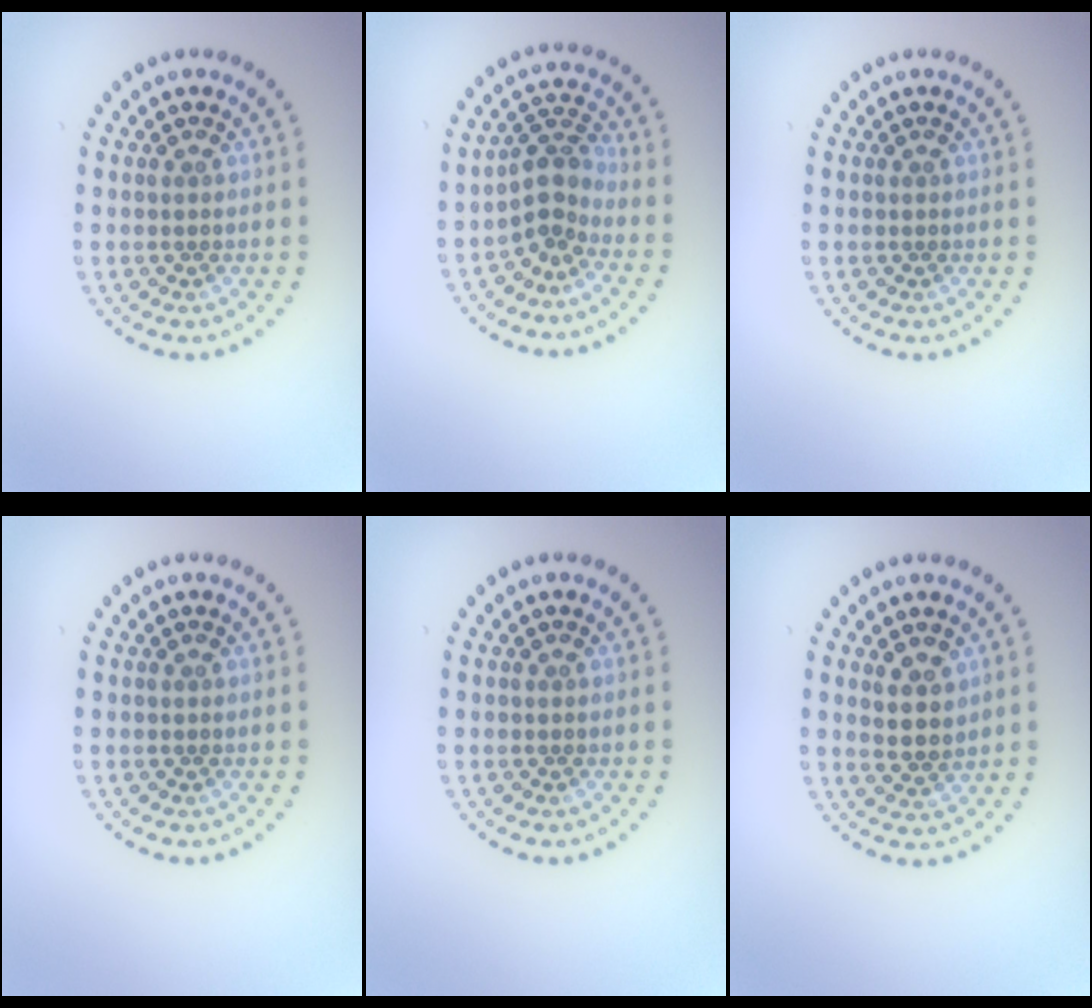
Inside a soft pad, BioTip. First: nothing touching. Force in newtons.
{"total": 2.6, "press": 1.8, "slide": 1.9}
{"total": 0.0}
{"total": 0.0}
{"total": 0.0}
{"total": 2.7, "press": 2.5, "slide": 1.1}